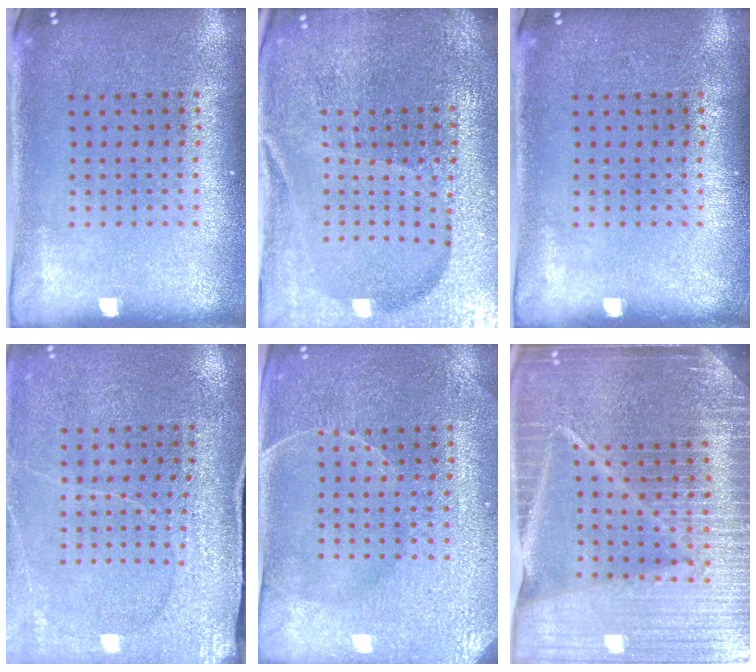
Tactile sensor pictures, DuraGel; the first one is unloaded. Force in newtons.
{"total": 4.9, "press": 4.6, "slide": 1.6}
{"total": 0.0}
{"total": 3.0, "press": 3.0, "slide": 0.2}
{"total": 3.4, "press": 3.4, "slide": 0.4}
{"total": 6.4, "press": 5.6, "slide": 3.2}